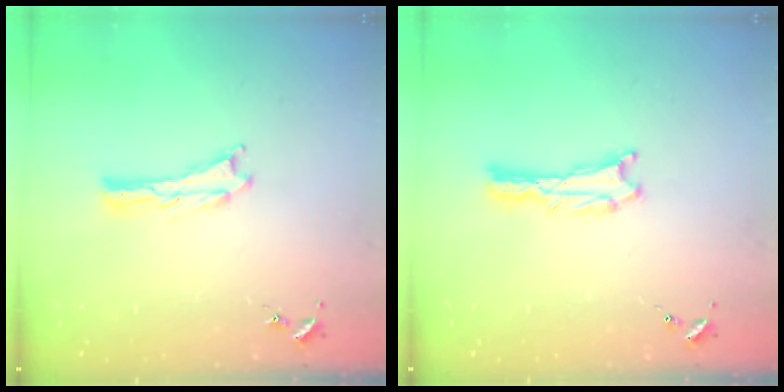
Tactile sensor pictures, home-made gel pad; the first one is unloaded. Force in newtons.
{"total": 0.6, "press": 0.6, "slide": 0.1}